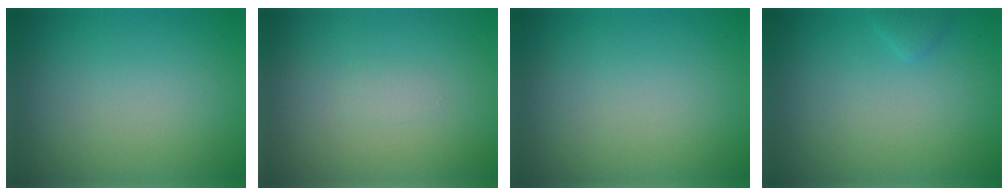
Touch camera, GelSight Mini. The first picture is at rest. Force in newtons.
{"total": 0.5, "press": 0.5, "slide": 0.0}
{"total": 0.0}
{"total": 0.8, "press": 0.8, "slide": 0.1}